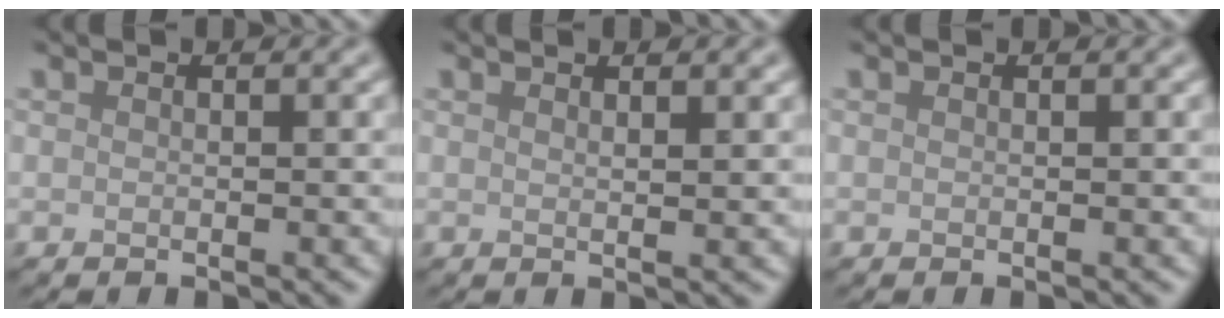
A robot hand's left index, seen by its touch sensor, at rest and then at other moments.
{"total": 1.7, "force": [1.0, 0.5, 1.3], "torque": [-0.012, 0.001, 0.008]}
{"total": 0.0}